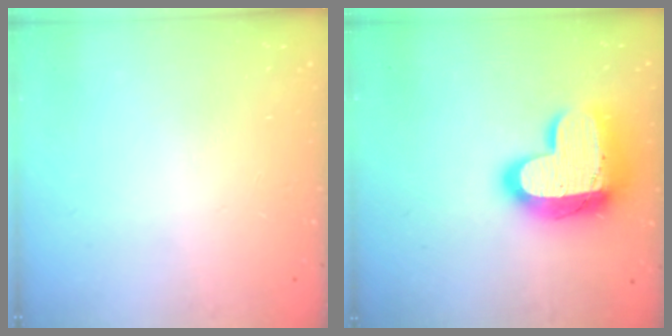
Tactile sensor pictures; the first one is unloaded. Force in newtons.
{"total": 20.0, "press": 20.0, "slide": 1.6}